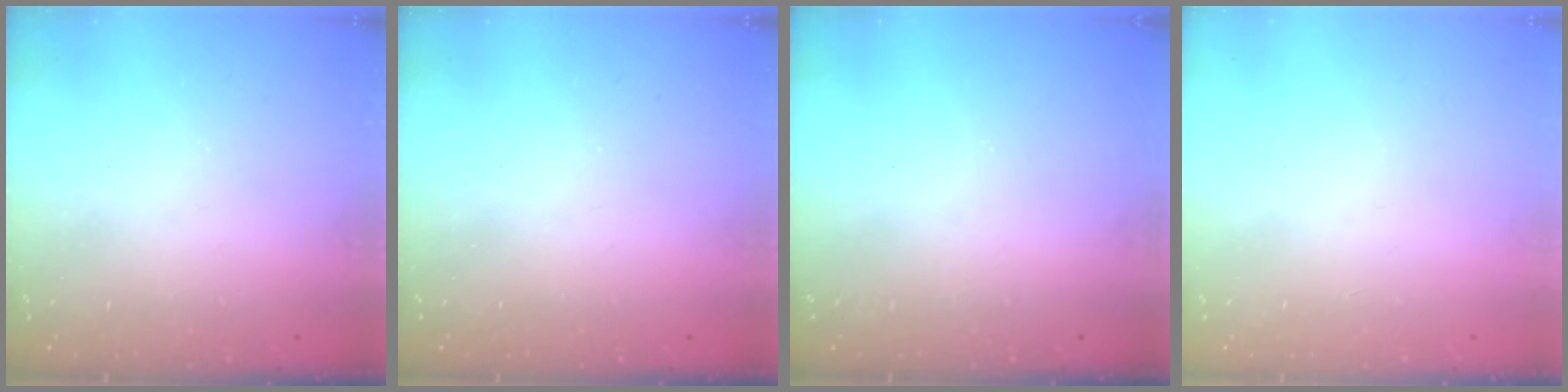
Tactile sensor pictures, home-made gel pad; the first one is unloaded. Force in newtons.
{"total": 0.0}
{"total": 0.0}
{"total": 0.0}